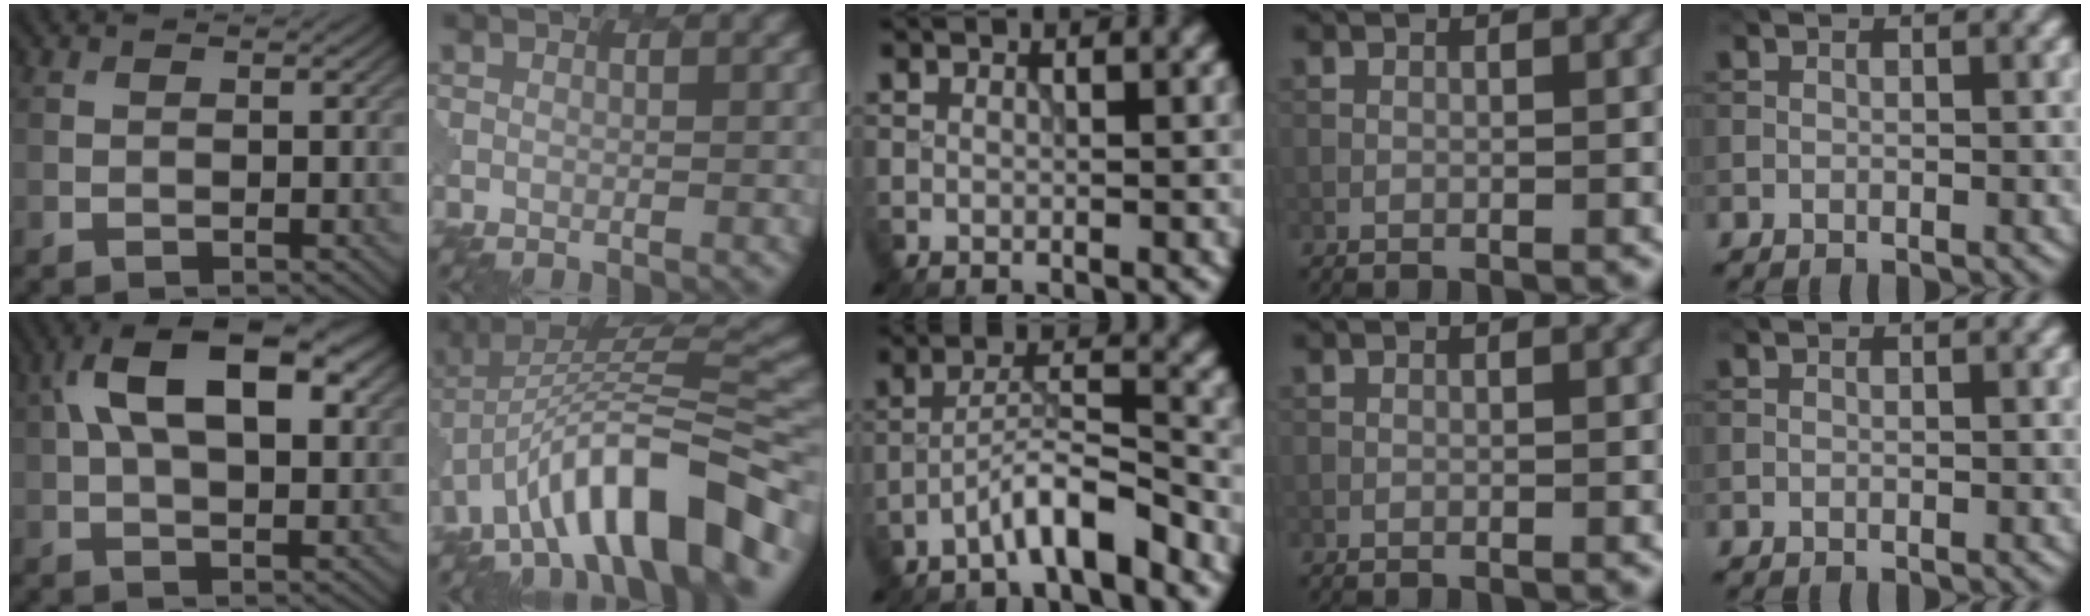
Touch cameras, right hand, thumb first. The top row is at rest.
{"thumb": {"total": 15.2, "force": [5.0, 7.3, 12.4], "torque": [-0.210, 0.030, 0.072]}, "index": {"total": 11.6, "force": [-6.7, 3.6, 8.7], "torque": [-0.126, 0.023, -0.116]}, "middle": {"total": 4.6, "force": [-3.4, 0.5, 3.0], "torque": [-0.055, 0.018, -0.067]}}